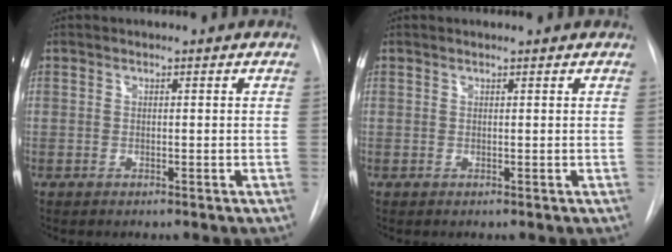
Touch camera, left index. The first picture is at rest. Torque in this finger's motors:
{"motor_torque": [-0.03, 0.04, -0.44, -0.01]}